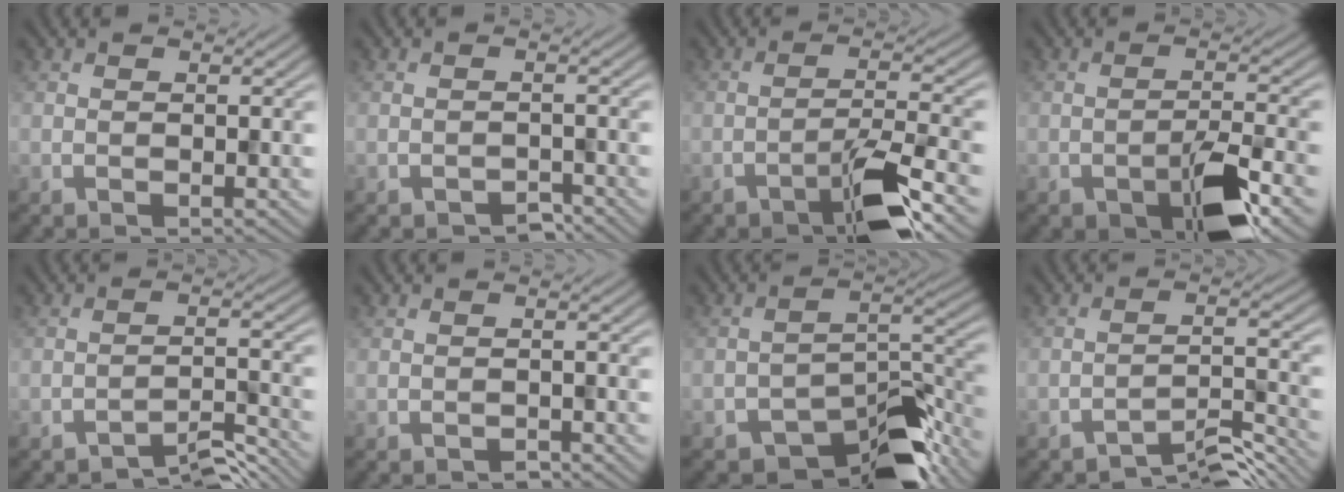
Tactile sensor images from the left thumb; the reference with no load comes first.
{"total": 1.8, "force": [-1.5, 0.7, 0.6], "torque": [-0.009, 0.001, -0.026]}
{"total": 6.7, "force": [-4.1, 1.4, 5.2], "torque": [-0.085, 0.010, -0.074]}
{"total": 7.6, "force": [-3.8, 2.6, 6.1], "torque": [-0.104, 0.000, -0.064]}
{"total": 3.9, "force": [-3.5, 0.6, 1.8], "torque": [-0.025, 0.007, -0.058]}
{"total": 0.8, "force": [-0.7, 0.3, 0.3], "torque": [-0.003, -0.001, -0.012]}
{"total": 10.5, "force": [-7.7, 4.4, 5.7], "torque": [-0.065, -0.006, -0.137]}
{"total": 5.0, "force": [-4.3, 0.8, 2.4], "torque": [-0.036, 0.006, -0.069]}